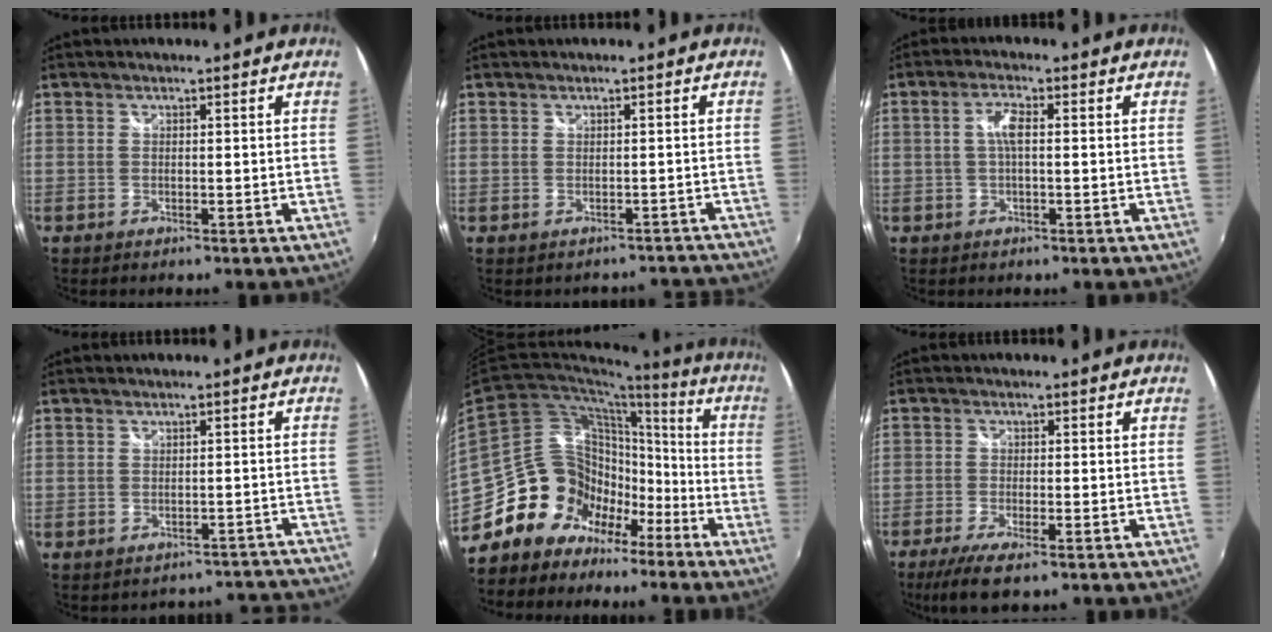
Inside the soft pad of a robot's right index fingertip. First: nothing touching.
{"total": 4.7, "force": [-3.8, 2.8, 0.0], "torque": [0.023, 0.031, -0.035]}
{"total": 3.3, "force": [0.2, 0.8, 3.2], "torque": [-0.065, 0.006, 0.004]}
{"total": 8.9, "force": [-8.1, 3.8, -0.2], "torque": [0.024, 0.046, -0.081]}
{"total": 17.8, "force": [-11.1, 12.3, 6.5], "torque": [-0.127, 0.045, -0.173]}
{"total": 7.6, "force": [-5.2, 1.7, 5.3], "torque": [-0.125, -0.029, -0.093]}